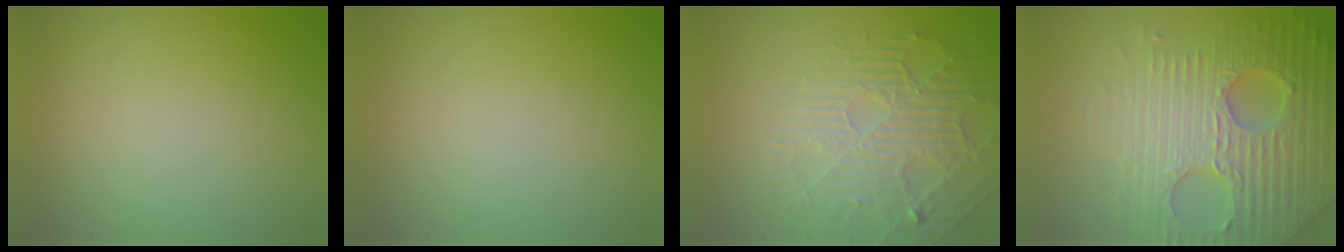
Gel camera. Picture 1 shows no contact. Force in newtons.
{"total": 0.0}
{"total": 3.8, "press": 3.4, "slide": 1.6}
{"total": 7.3, "press": 7.1, "slide": 1.7}